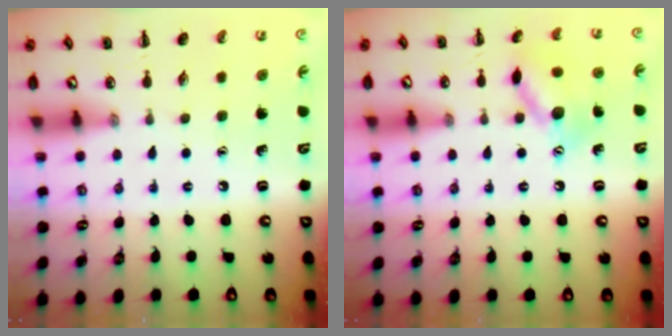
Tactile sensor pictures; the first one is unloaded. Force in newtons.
{"total": 12.1, "press": 12.1, "slide": 0.5}